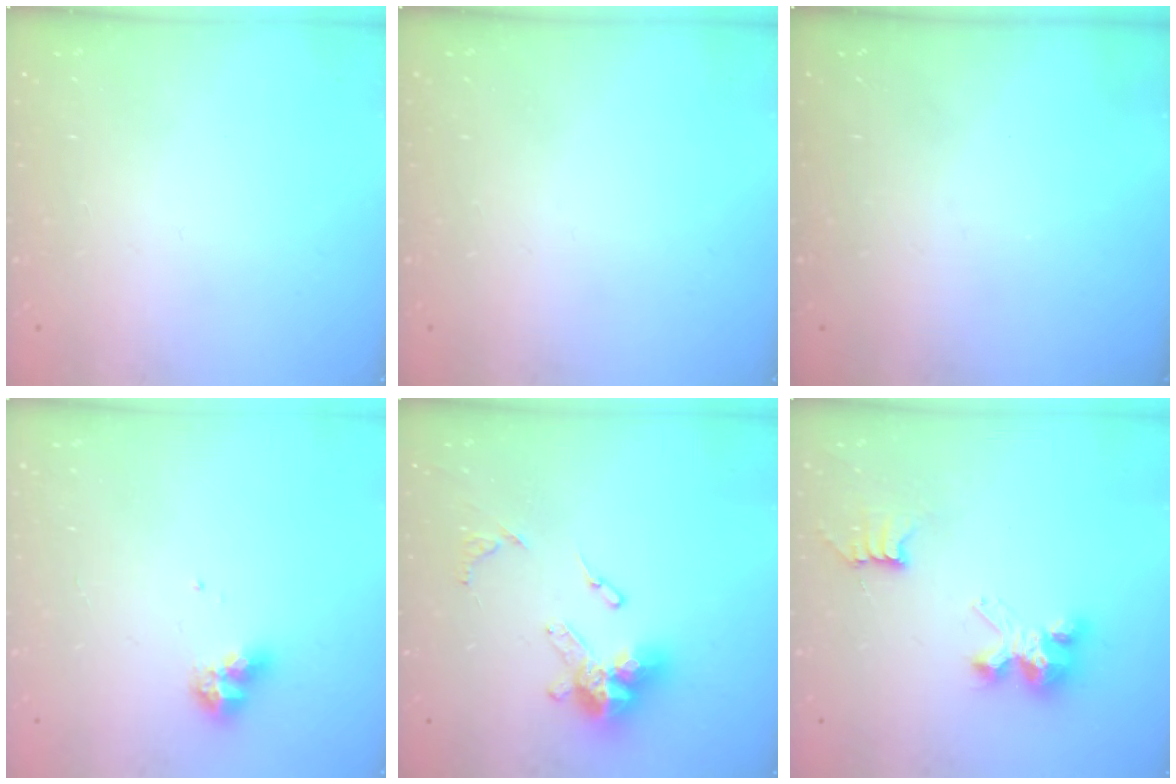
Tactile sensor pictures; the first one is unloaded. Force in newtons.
{"total": 0.0}
{"total": 0.0}
{"total": 7.8, "press": 7.7, "slide": 1.1}
{"total": 14.2, "press": 14.1, "slide": 1.3}
{"total": 7.0, "press": 7.0, "slide": 0.2}